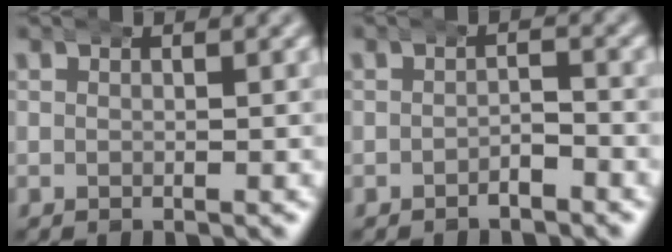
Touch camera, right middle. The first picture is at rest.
{"total": 1.4, "force": [-1.0, 0.6, 0.6], "torque": [-0.006, 0.001, -0.018]}